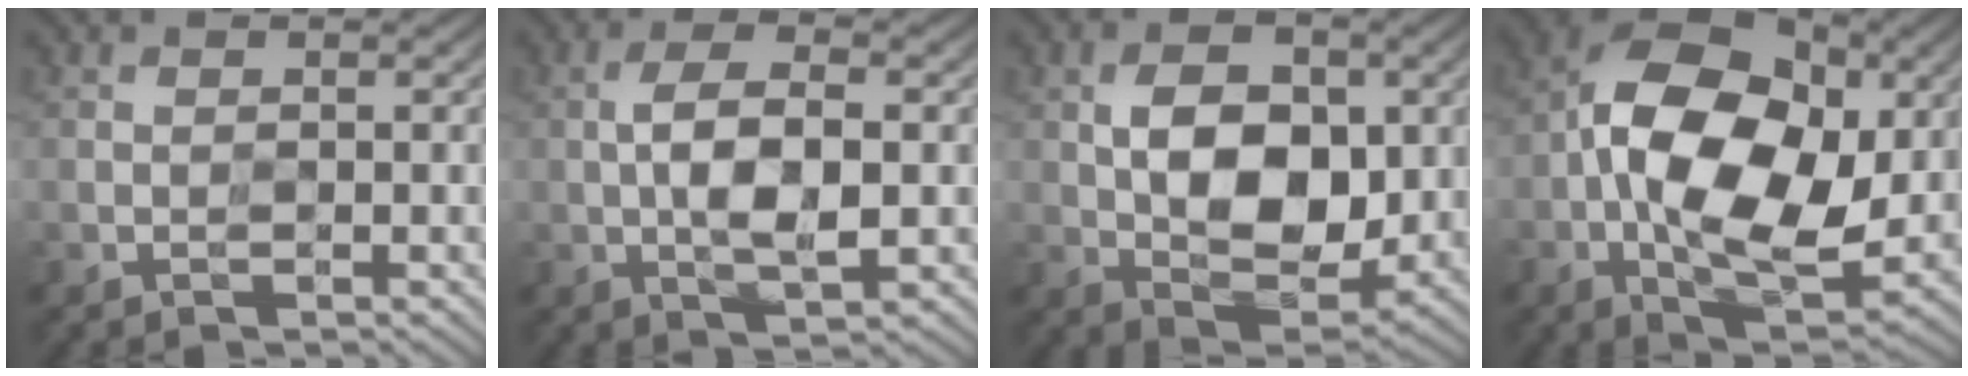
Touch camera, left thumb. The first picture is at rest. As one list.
[{"total": 6.4, "force": [-0.4, 2.7, 5.8], "torque": [-0.118, 0.001, -0.008]}, {"total": 9.7, "force": [1.1, 6.1, 7.4], "torque": [-0.139, -0.006, 0.021]}, {"total": 16.2, "force": [0.2, 9.8, 12.9], "torque": [-0.241, 0.009, -0.003]}]